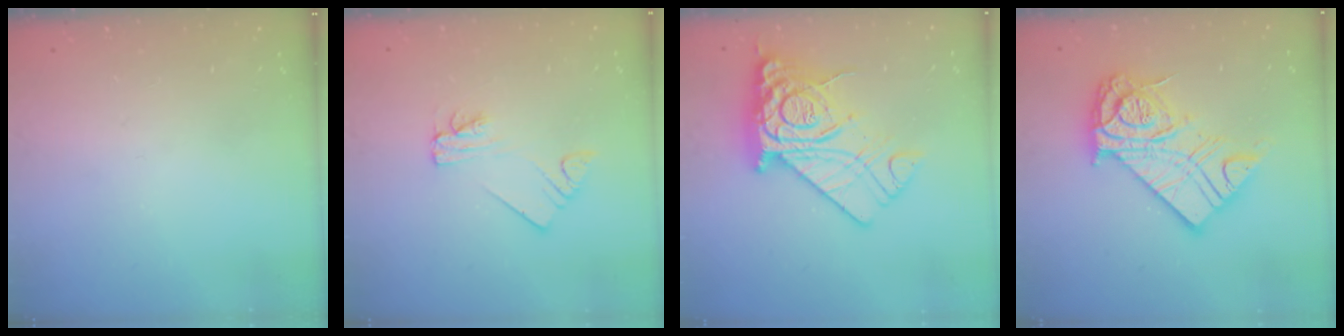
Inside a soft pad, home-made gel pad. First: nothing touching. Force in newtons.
{"total": 2.2, "press": 2.2, "slide": 0.1}
{"total": 21.4, "press": 21.3, "slide": 2.0}
{"total": 20.3, "press": 20.1, "slide": 2.2}